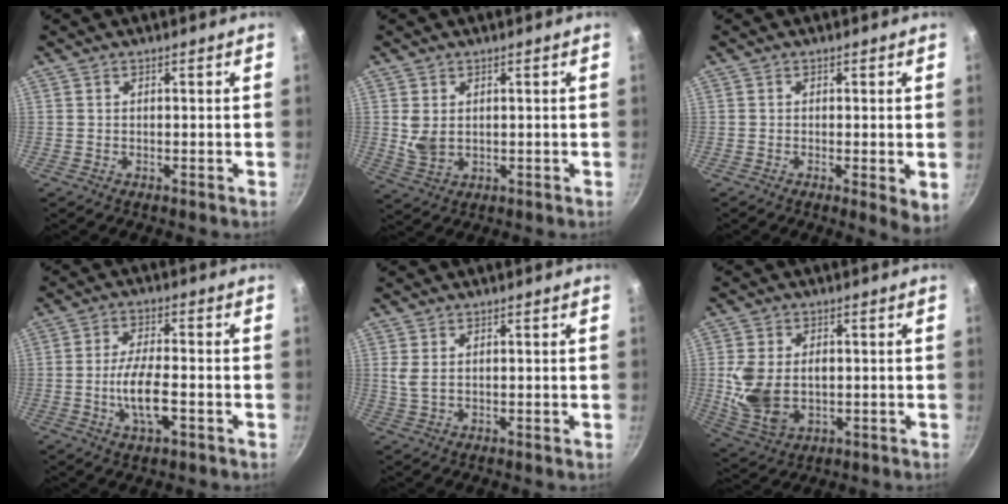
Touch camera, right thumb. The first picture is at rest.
{"total": 4.1, "force": [0.6, 2.8, 3.0], "torque": [-0.058, -0.007, 0.023]}
{"total": 3.7, "force": [-0.7, 0.8, 3.6], "torque": [-0.058, -0.013, -0.014]}
{"total": 8.0, "force": [-2.2, 2.9, 7.1], "torque": [-0.138, 0.009, -0.039]}
{"total": 2.1, "force": [0.7, 1.0, 1.7], "torque": [-0.041, 0.001, 0.020]}
{"total": 11.1, "force": [-0.2, 7.3, 8.3], "torque": [-0.163, 0.000, 0.014]}